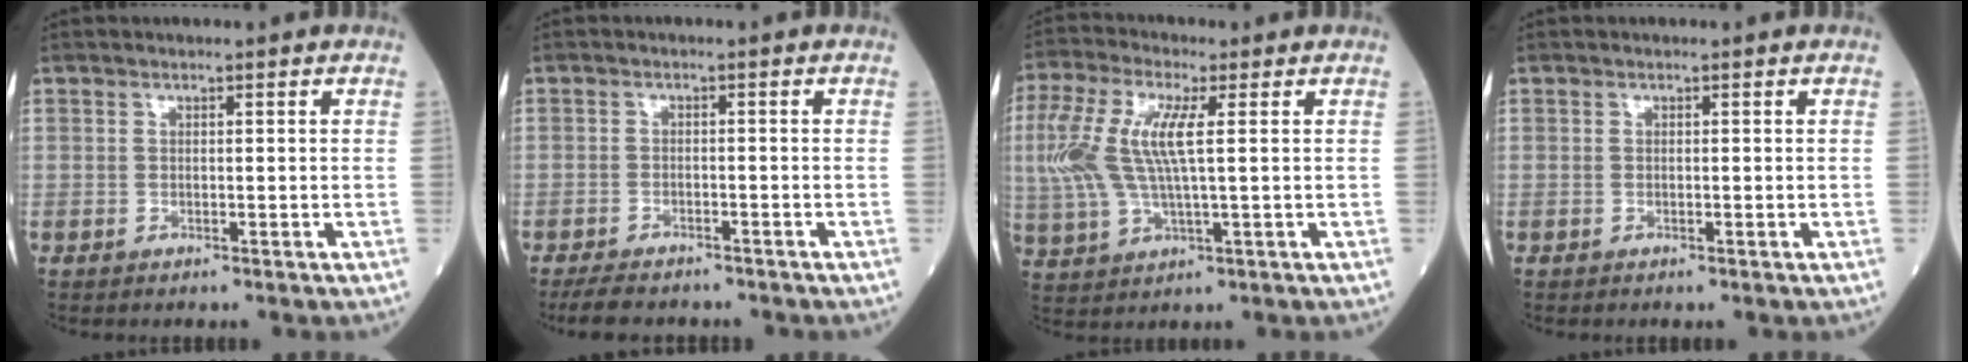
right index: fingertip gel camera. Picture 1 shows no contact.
{"total": 5.7, "force": [-5.0, 1.8, 2.2], "torque": [-0.038, -0.008, -0.075]}
{"total": 11.9, "force": [1.9, 3.4, 11.2], "torque": [-0.270, 0.015, 0.038]}
{"total": 0.0}